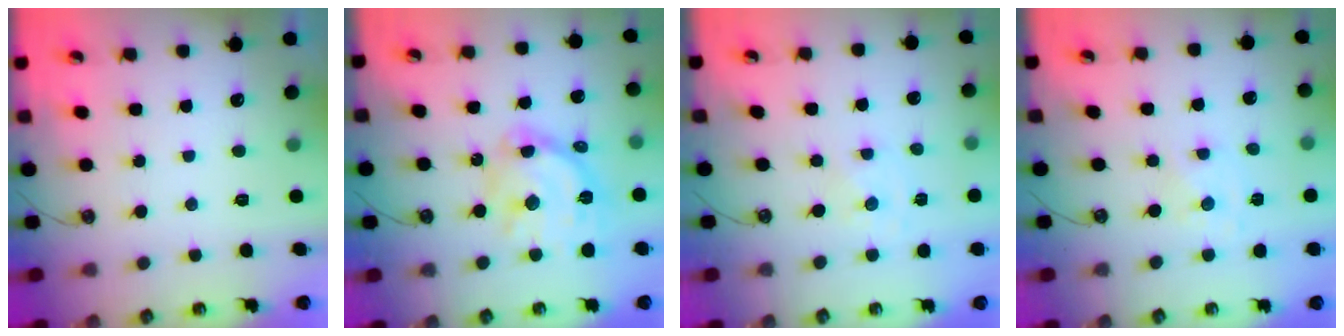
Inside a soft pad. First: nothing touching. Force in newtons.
{"total": 17.3, "press": 17.3, "slide": 1.4}
{"total": 0.0}
{"total": 0.6, "press": 0.6, "slide": 0.2}